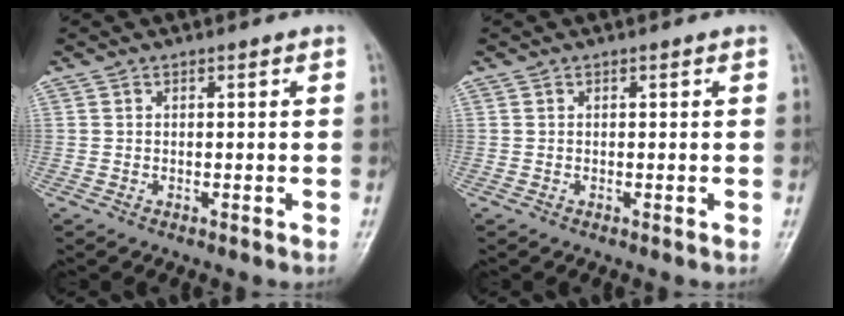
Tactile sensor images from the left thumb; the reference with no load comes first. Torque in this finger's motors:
{"motor_torque": [0.01, 0.11, -0.01, -0.08, 0.00]}